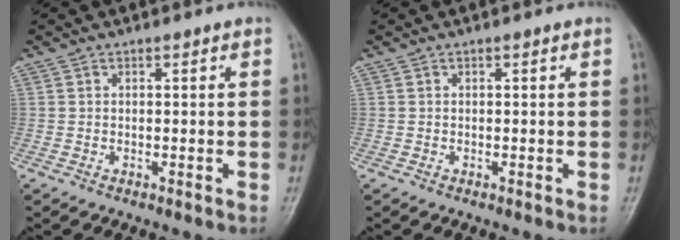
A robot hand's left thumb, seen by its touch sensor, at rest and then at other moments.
{"total": 0.0}